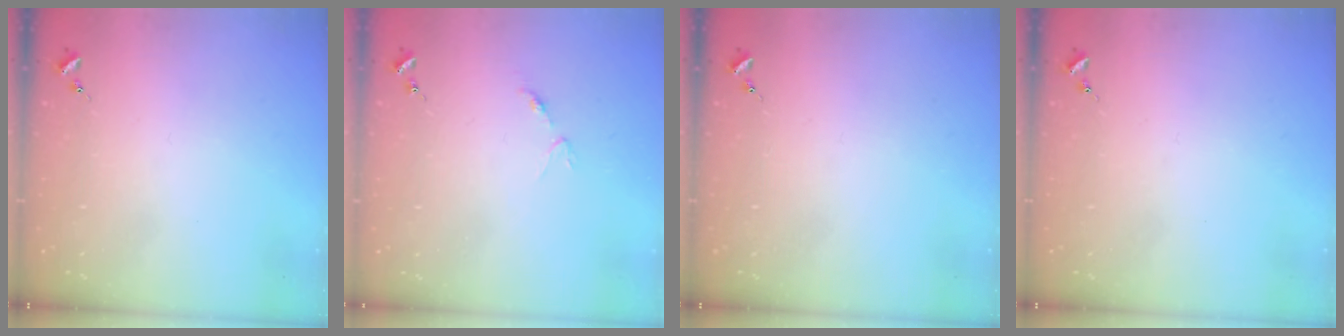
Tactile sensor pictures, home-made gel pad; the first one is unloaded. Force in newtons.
{"total": 3.7, "press": 3.7, "slide": 0.3}
{"total": 0.0}
{"total": 0.0}